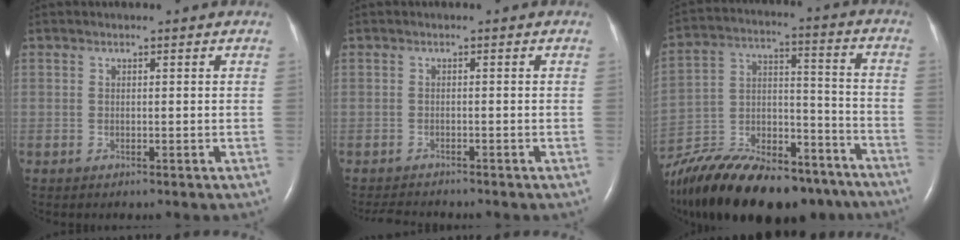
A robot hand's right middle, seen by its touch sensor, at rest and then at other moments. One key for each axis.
{"total": 3.4, "fx": -3.3, "fy": 0.1, "fz": 0.8, "tx": -0.011, "ty": -0.012, "tz": -0.054}
{"total": 29.7, "fx": -23.8, "fy": 9.6, "fz": 14.9, "tx": -0.265, "ty": -0.018, "tz": -0.369}